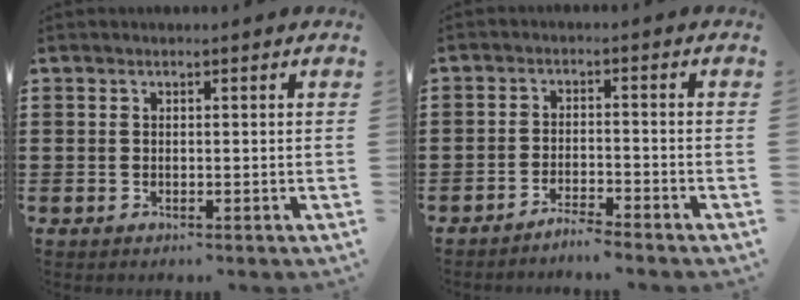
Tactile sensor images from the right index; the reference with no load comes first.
{"total": 2.7, "force": [-2.6, -0.1, 0.3], "torque": [-0.009, 0.003, -0.054]}